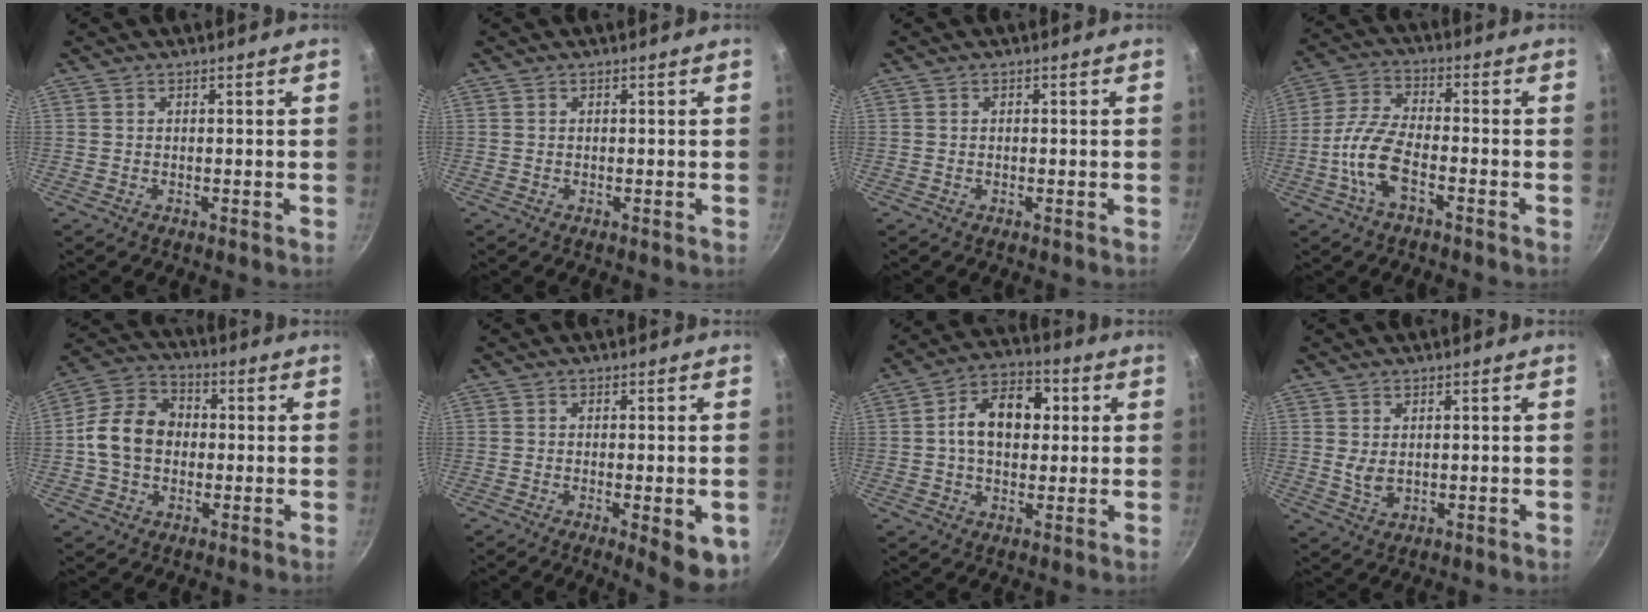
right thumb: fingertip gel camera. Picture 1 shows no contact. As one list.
[{"total": 0.0}, {"total": 0.0}, {"total": 9.5, "force": [-3.4, 4.2, 7.8], "torque": [-0.169, 0.032, -0.069]}, {"total": 12.1, "force": [-0.4, 9.6, 7.5], "torque": [-0.124, 0.034, -0.017]}, {"total": 8.6, "force": [-3.1, 2.4, 7.7], "torque": [-0.091, -0.006, -0.036]}, {"total": 12.2, "force": [1.6, 8.0, 9.0], "torque": [-0.126, 0.020, 0.018]}, {"total": 2.8, "force": [0.5, 1.8, 2.1], "torque": [-0.034, -0.008, 0.017]}]